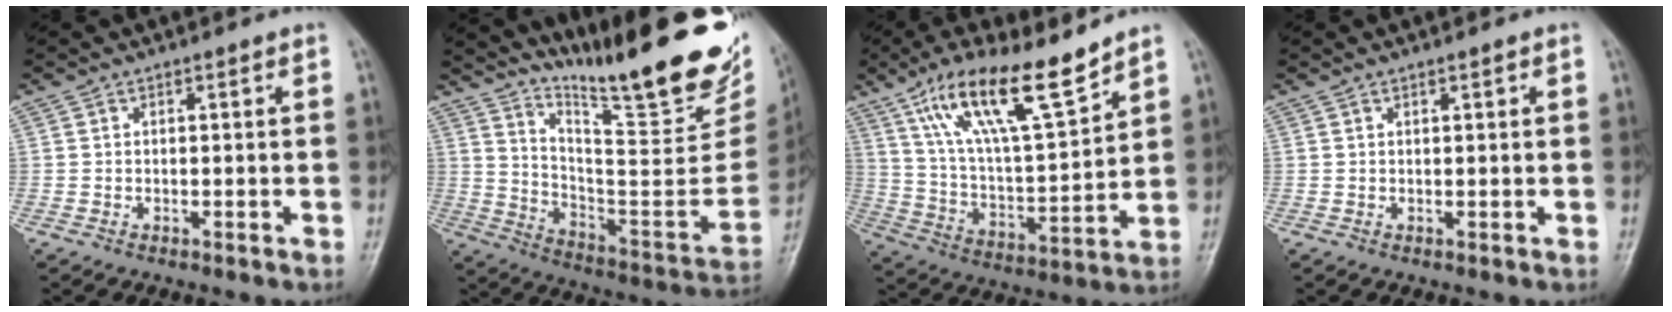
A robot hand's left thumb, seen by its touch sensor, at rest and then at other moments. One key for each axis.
{"total": 26.3, "fx": 20.2, "fy": 3.9, "fz": 16.3, "tx": -0.222, "ty": -0.137, "tz": 0.311}
{"total": 17.9, "fx": 12.1, "fy": 4.2, "fz": 12.5, "tx": -0.204, "ty": -0.055, "tz": 0.228}
{"total": 0.7, "fx": 0.5, "fy": 0.0, "fz": 0.5, "tx": -0.011, "ty": -0.004, "tz": 0.011}